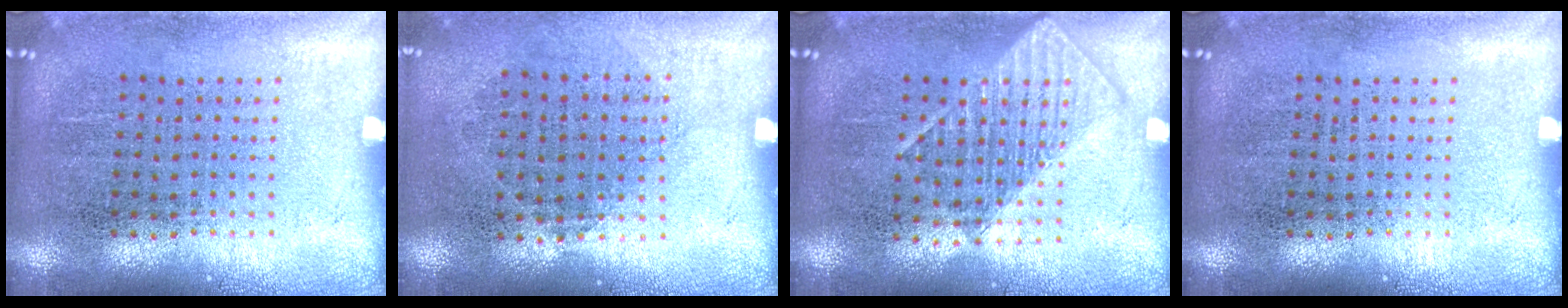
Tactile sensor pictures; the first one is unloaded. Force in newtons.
{"total": 0.9, "press": 0.8, "slide": 0.4}
{"total": 1.4, "press": 1.3, "slide": 0.5}
{"total": 0.0}